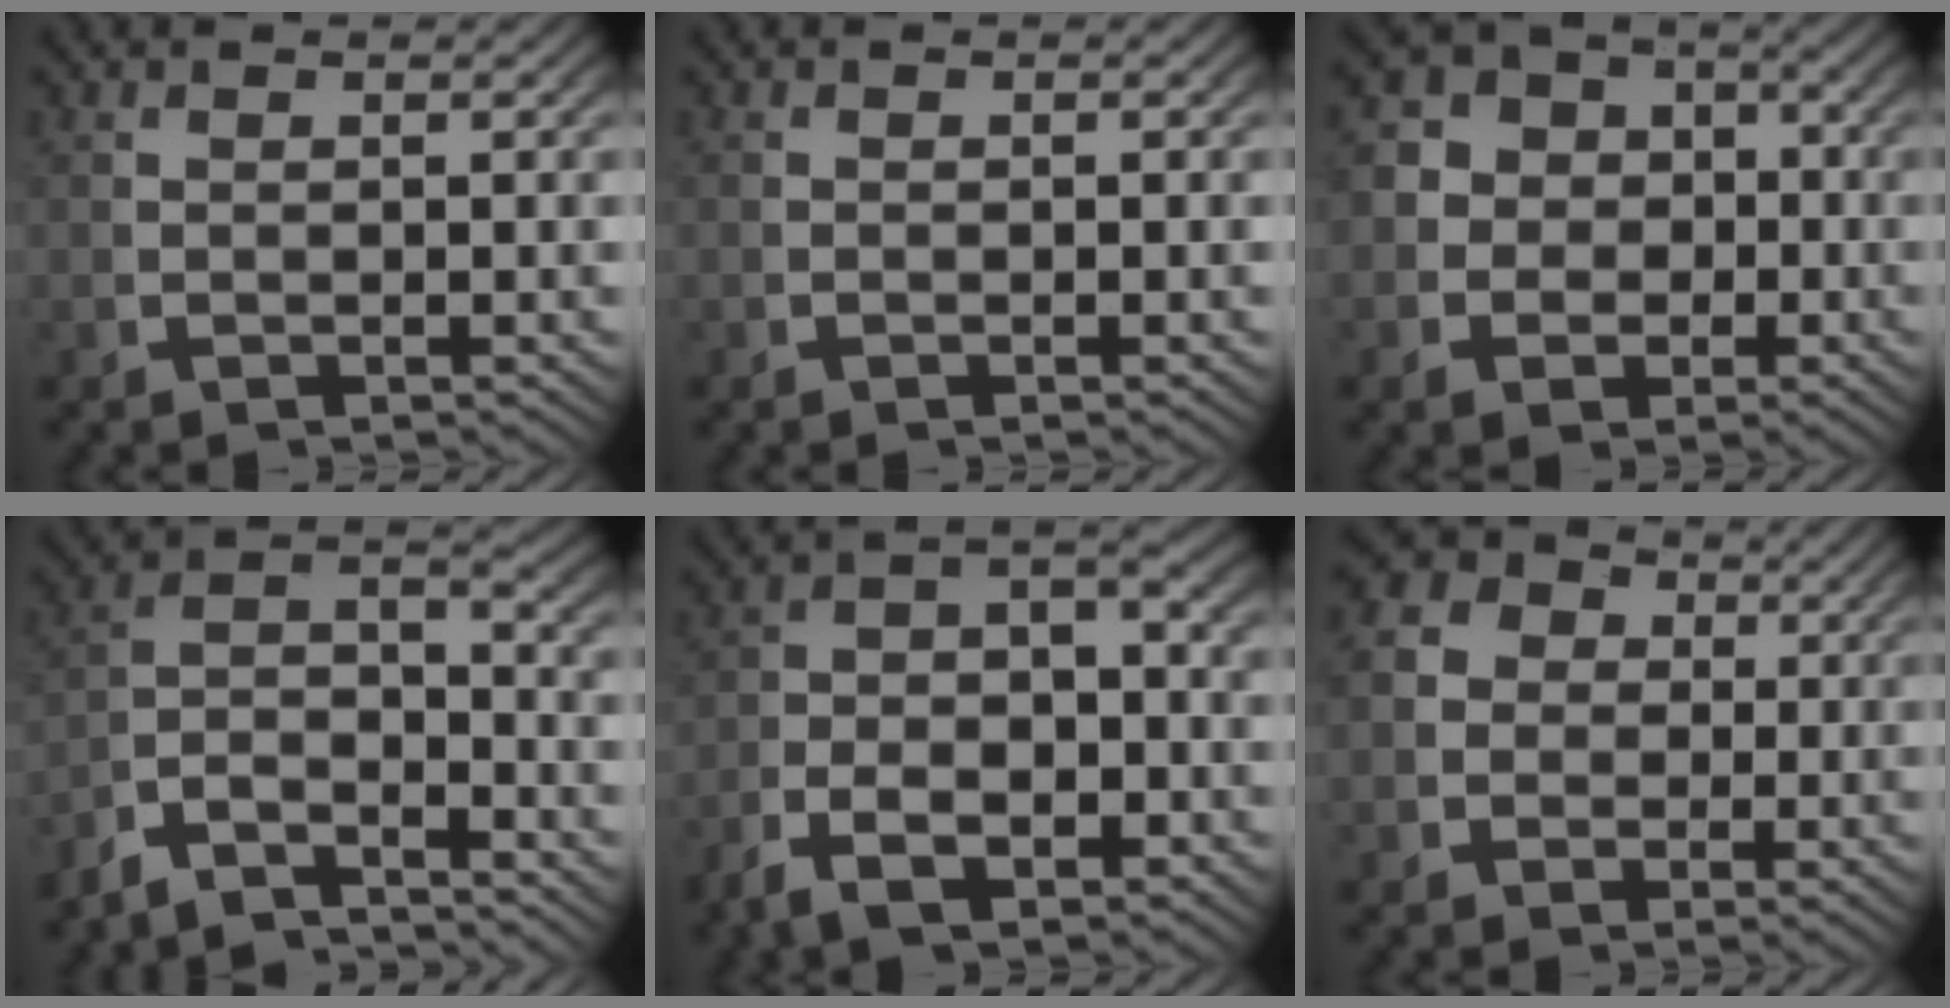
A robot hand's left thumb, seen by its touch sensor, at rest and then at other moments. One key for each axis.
{"total": 0.0}
{"total": 9.1, "fx": -0.1, "fy": 7.8, "fz": 4.7, "tx": -0.094, "ty": -0.011, "tz": -0.006}
{"total": 10.1, "fx": -2.9, "fy": 7.2, "fz": 6.6, "tx": -0.137, "ty": -0.037, "tz": -0.055}
{"total": 7.9, "fx": -1.7, "fy": 4.7, "fz": 6.1, "tx": -0.098, "ty": -0.015, "tz": -0.029}
{"total": 9.6, "fx": 1.6, "fy": 8.5, "fz": 4.2, "tx": -0.074, "ty": 0.009, "tz": 0.005}